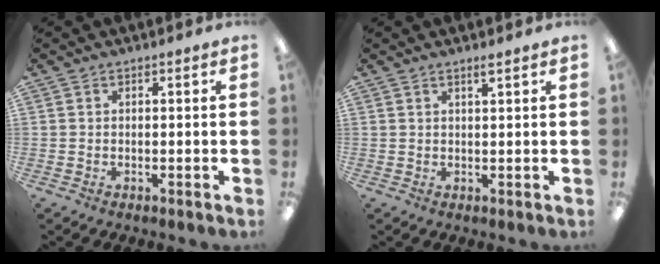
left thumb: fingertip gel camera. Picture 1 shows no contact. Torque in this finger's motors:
{"motor_torque": [-0.34, -0.21, -0.25, 0.22, 0.02]}